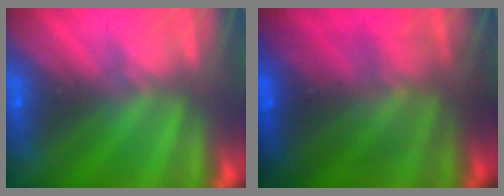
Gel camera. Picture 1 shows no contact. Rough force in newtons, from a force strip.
{"total": 5.5}